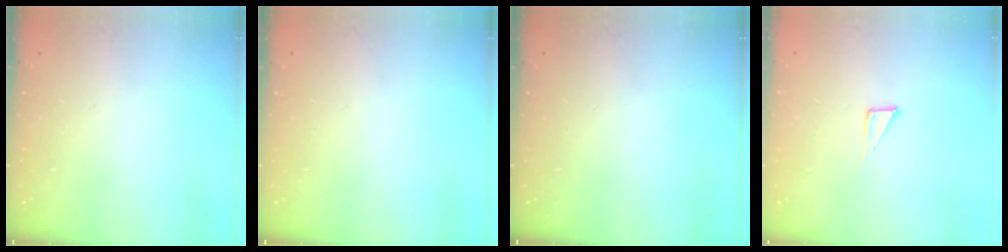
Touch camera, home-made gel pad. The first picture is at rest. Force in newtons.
{"total": 0.0}
{"total": 0.0}
{"total": 2.8, "press": 2.8, "slide": 0.2}